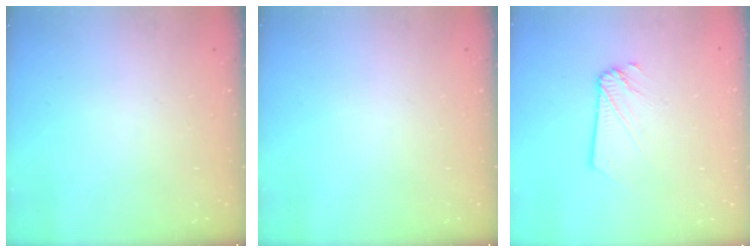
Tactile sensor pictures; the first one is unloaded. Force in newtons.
{"total": 0.0}
{"total": 2.1, "press": 2.1, "slide": 0.1}